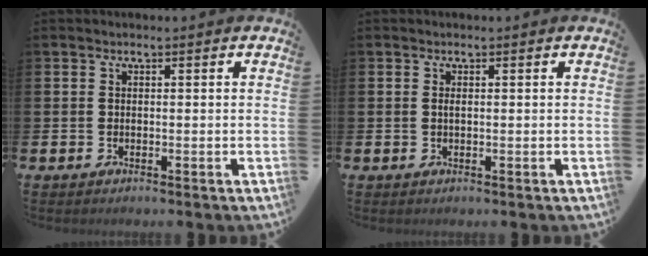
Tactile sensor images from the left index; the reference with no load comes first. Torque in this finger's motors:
{"motor_torque": [0.24, 0.18, -0.01, 0.00]}